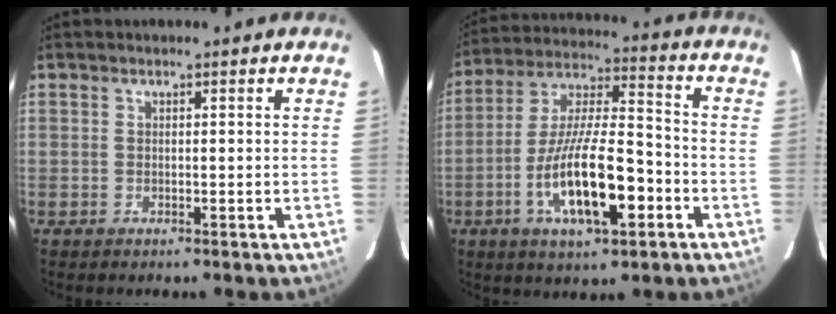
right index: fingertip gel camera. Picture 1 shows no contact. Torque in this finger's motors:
{"motor_torque": [1.28, -0.85, 1.06, 0.21]}